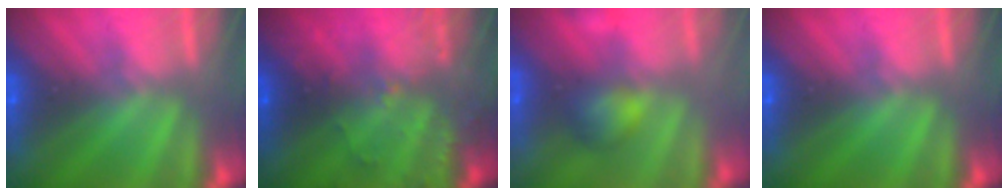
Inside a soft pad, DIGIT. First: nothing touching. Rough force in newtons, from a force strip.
{"total": 7.3}
{"total": 2.9}
{"total": 0.0}